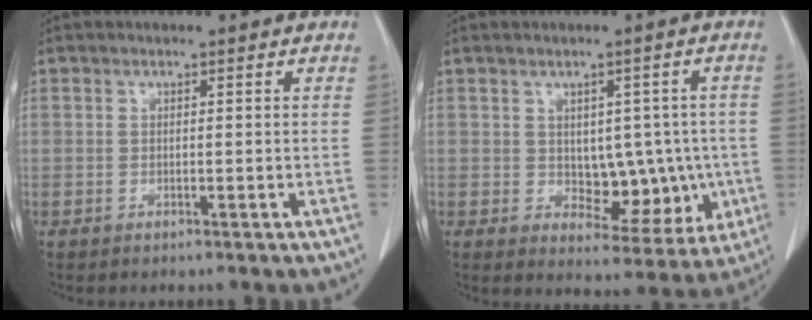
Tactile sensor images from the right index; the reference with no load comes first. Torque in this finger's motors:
{"motor_torque": [0.14, 0.10, 0.09, 0.01]}